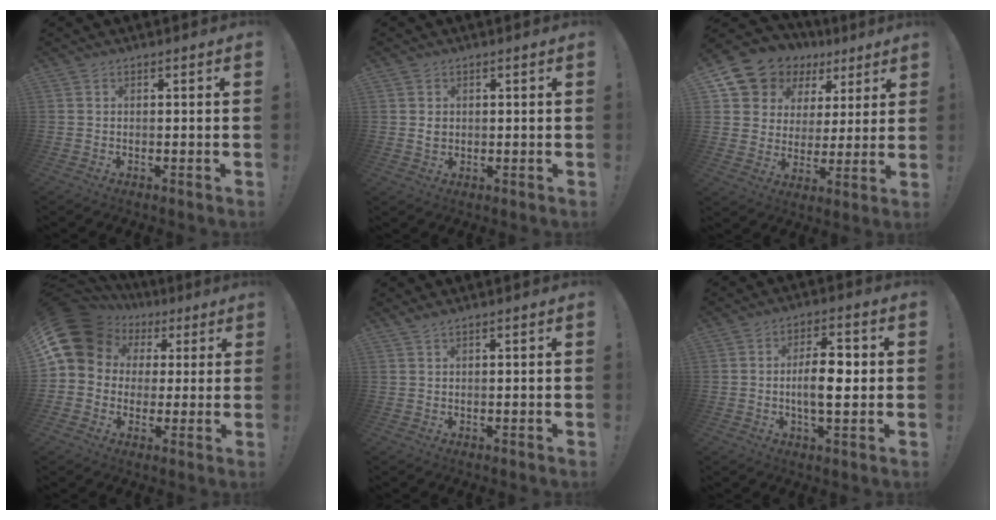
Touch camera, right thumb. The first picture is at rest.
{"total": 1.7, "force": [0.4, 1.5, 0.7], "torque": [-0.007, -0.001, 0.007]}
{"total": 11.6, "force": [7.8, 8.3, 2.6], "torque": [-0.051, -0.063, 0.156]}
{"total": 15.5, "force": [5.5, 12.6, 7.1], "torque": [-0.128, -0.026, 0.117]}
{"total": 1.2, "force": [0.9, -0.1, 0.8], "torque": [-0.017, -0.001, 0.016]}
{"total": 9.5, "force": [-0.6, 3.8, 8.6], "torque": [-0.143, 0.009, -0.016]}